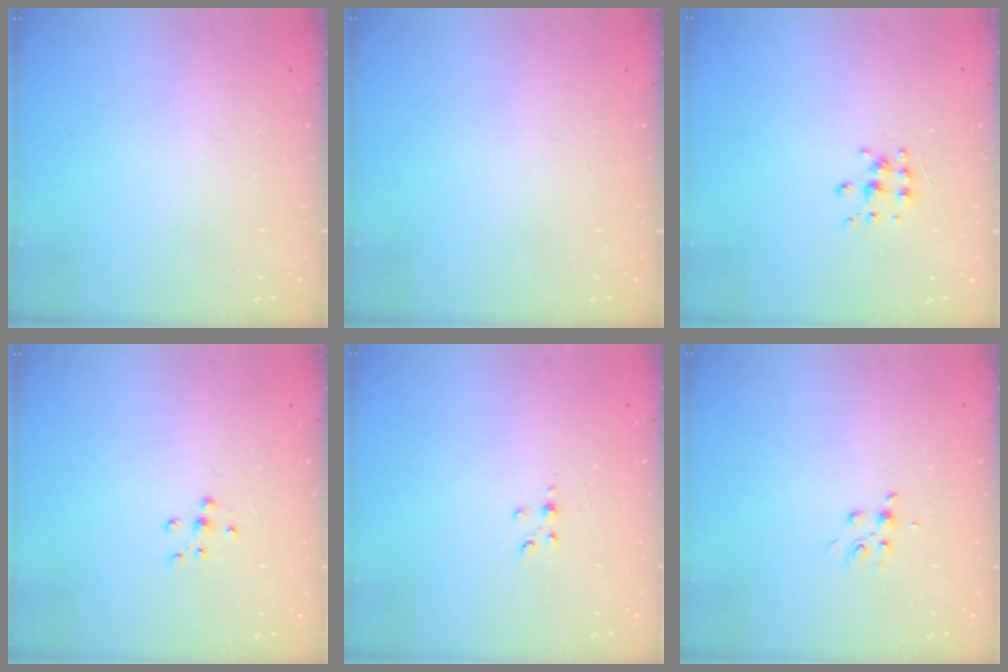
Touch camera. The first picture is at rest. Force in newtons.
{"total": 0.0}
{"total": 6.0, "press": 6.0, "slide": 0.5}
{"total": 6.8, "press": 6.8, "slide": 0.9}
{"total": 2.7, "press": 2.7, "slide": 0.4}
{"total": 5.0, "press": 4.9, "slide": 0.6}